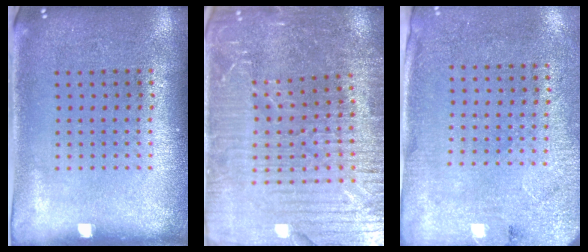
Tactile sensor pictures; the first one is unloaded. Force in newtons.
{"total": 4.7, "press": 4.4, "slide": 1.5}
{"total": 2.7, "press": 2.2, "slide": 1.6}